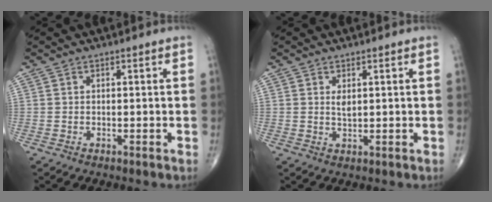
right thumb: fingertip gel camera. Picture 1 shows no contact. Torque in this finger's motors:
{"motor_torque": [0.51, 0.10, 0.00, -0.27, 0.04]}